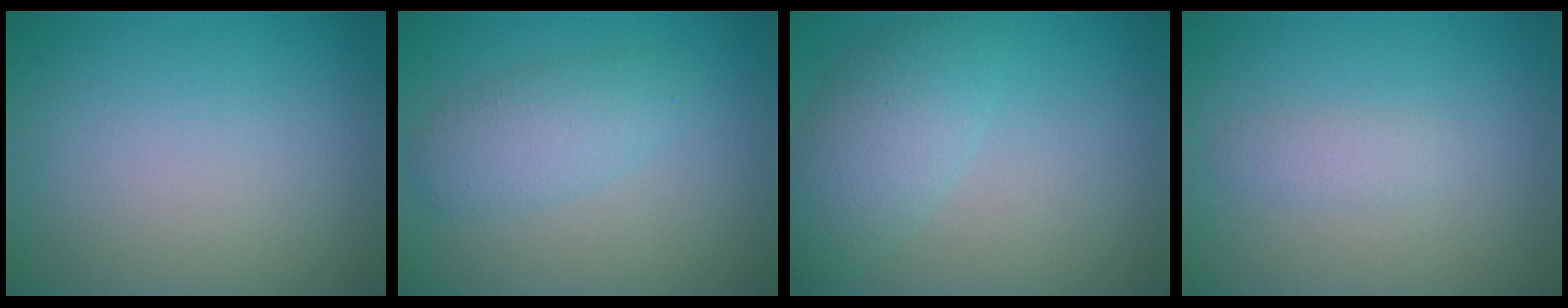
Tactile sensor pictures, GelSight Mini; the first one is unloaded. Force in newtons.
{"total": 2.8, "press": 2.8, "slide": 0.1}
{"total": 4.3, "press": 4.3, "slide": 0.1}
{"total": 1.1, "press": 1.1, "slide": 0.0}